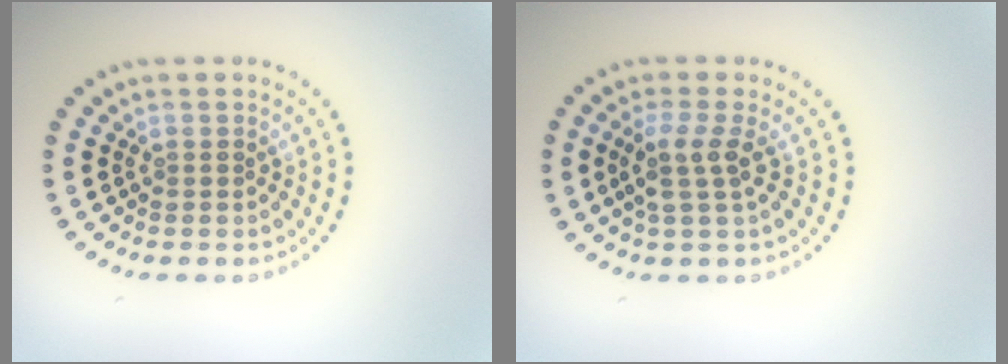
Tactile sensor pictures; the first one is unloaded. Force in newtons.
{"total": 2.6, "press": 2.0, "slide": 1.6}